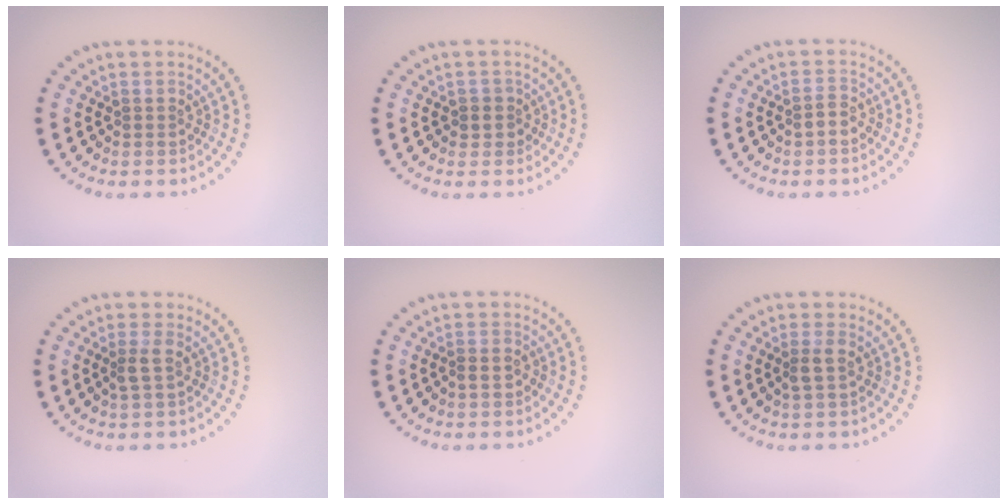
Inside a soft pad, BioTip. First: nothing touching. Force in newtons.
{"total": 1.5, "press": 1.3, "slide": 0.6}
{"total": 1.2, "press": 1.2, "slide": 0.4}
{"total": 1.3, "press": 1.0, "slide": 0.7}
{"total": 0.8, "press": 0.7, "slide": 0.5}
{"total": 1.3, "press": 1.1, "slide": 0.7}